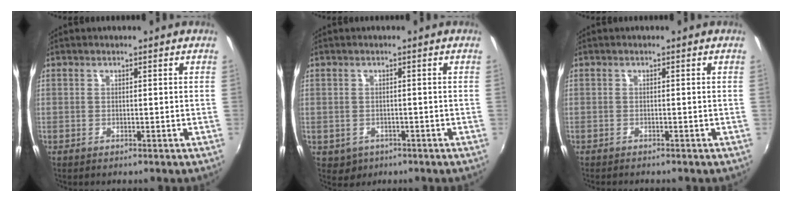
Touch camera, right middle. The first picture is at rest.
{"total": 2.9, "force": [-0.9, 2.5, 0.9], "torque": [-0.025, -0.004, -0.006]}
{"total": 1.2, "force": [-1.2, 0.0, 0.3], "torque": [-0.008, -0.009, -0.020]}